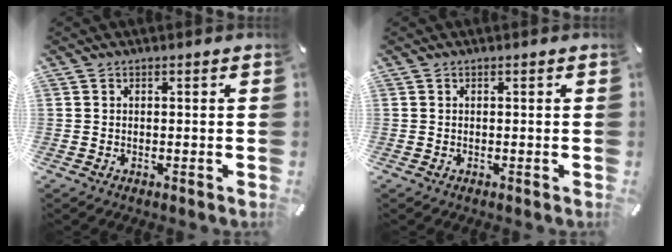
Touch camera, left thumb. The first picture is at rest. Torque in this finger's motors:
{"motor_torque": [-0.40, -0.21, -0.08, 0.17, 0.03]}